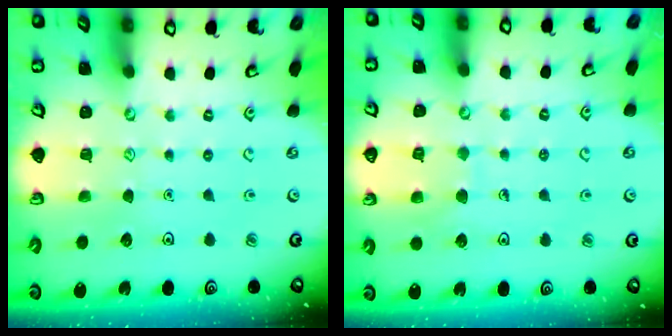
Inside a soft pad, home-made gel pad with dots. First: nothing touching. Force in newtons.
{"total": 6.4, "press": 6.4, "slide": 0.4}